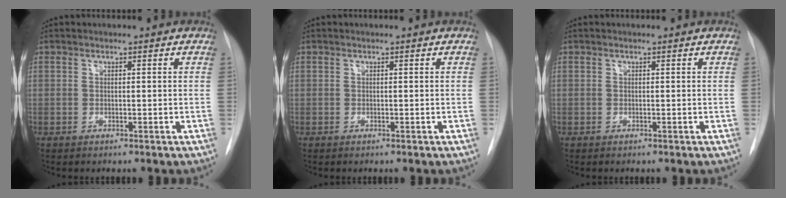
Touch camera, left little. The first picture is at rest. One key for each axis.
{"total": 0.0}
{"total": 0.0}